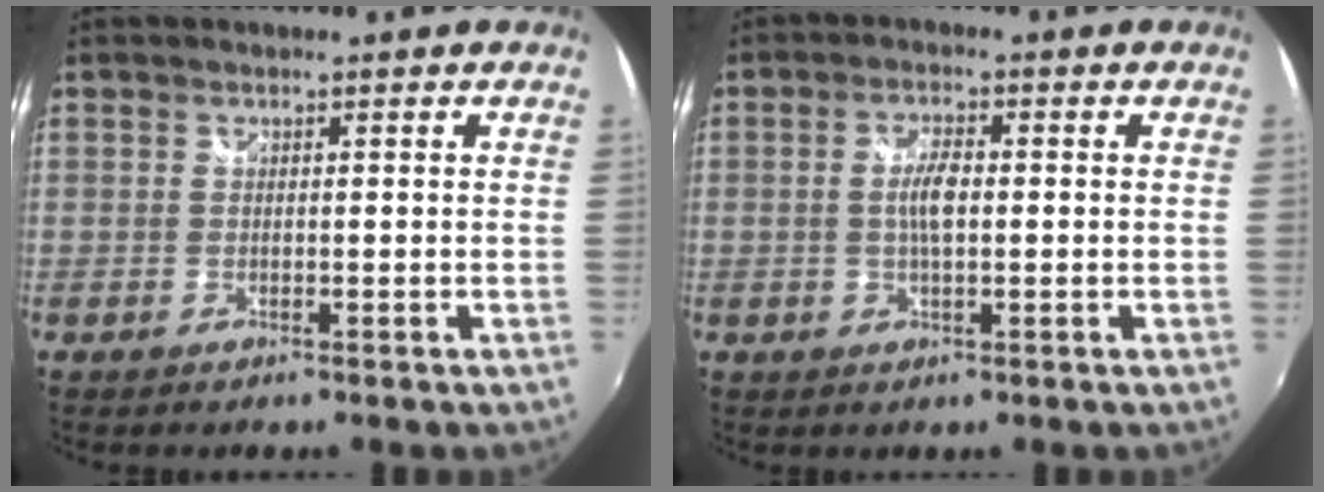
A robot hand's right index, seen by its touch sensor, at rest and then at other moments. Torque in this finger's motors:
{"motor_torque": [0.37, -0.06, 0.26, 0.06]}